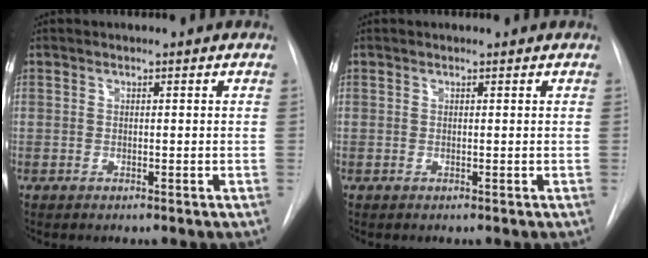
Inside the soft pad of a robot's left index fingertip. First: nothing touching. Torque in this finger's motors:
{"motor_torque": [0.00, 0.00, 0.00, 0.00]}